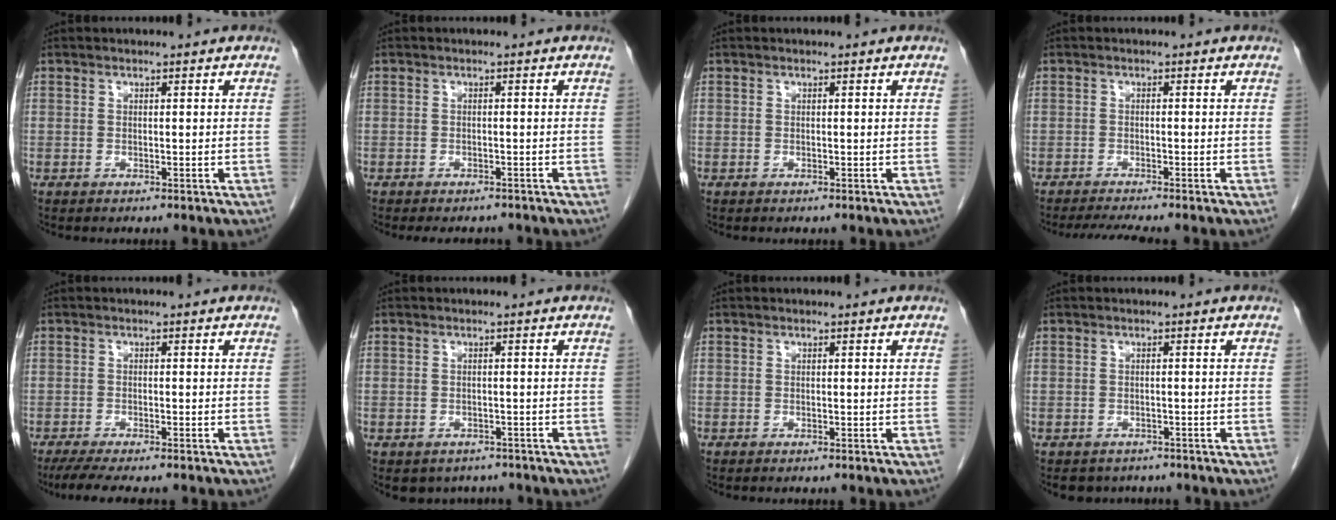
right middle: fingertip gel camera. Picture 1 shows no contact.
{"total": 5.3, "force": [-4.7, 1.8, 1.7], "torque": [-0.014, -0.003, -0.058]}
{"total": 0.0}
{"total": 4.3, "force": [-3.8, -0.7, 2.0], "torque": [-0.031, -0.013, -0.063]}
{"total": 6.6, "force": [-5.4, 0.6, 3.7], "torque": [-0.054, -0.015, -0.085]}
{"total": 4.6, "force": [-3.7, 2.6, 0.5], "torque": [0.005, 0.009, -0.045]}
{"total": 0.0}
{"total": 3.8, "force": [-3.3, 1.9, 0.3], "torque": [0.000, 0.004, -0.042]}